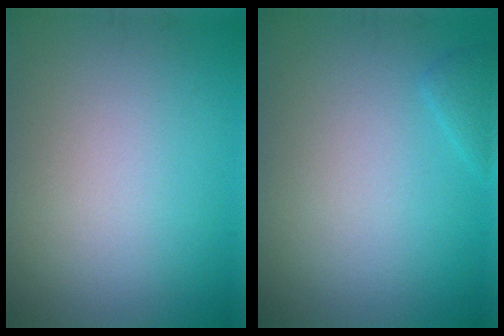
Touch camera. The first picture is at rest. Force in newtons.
{"total": 0.9, "press": 0.9, "slide": 0.1}